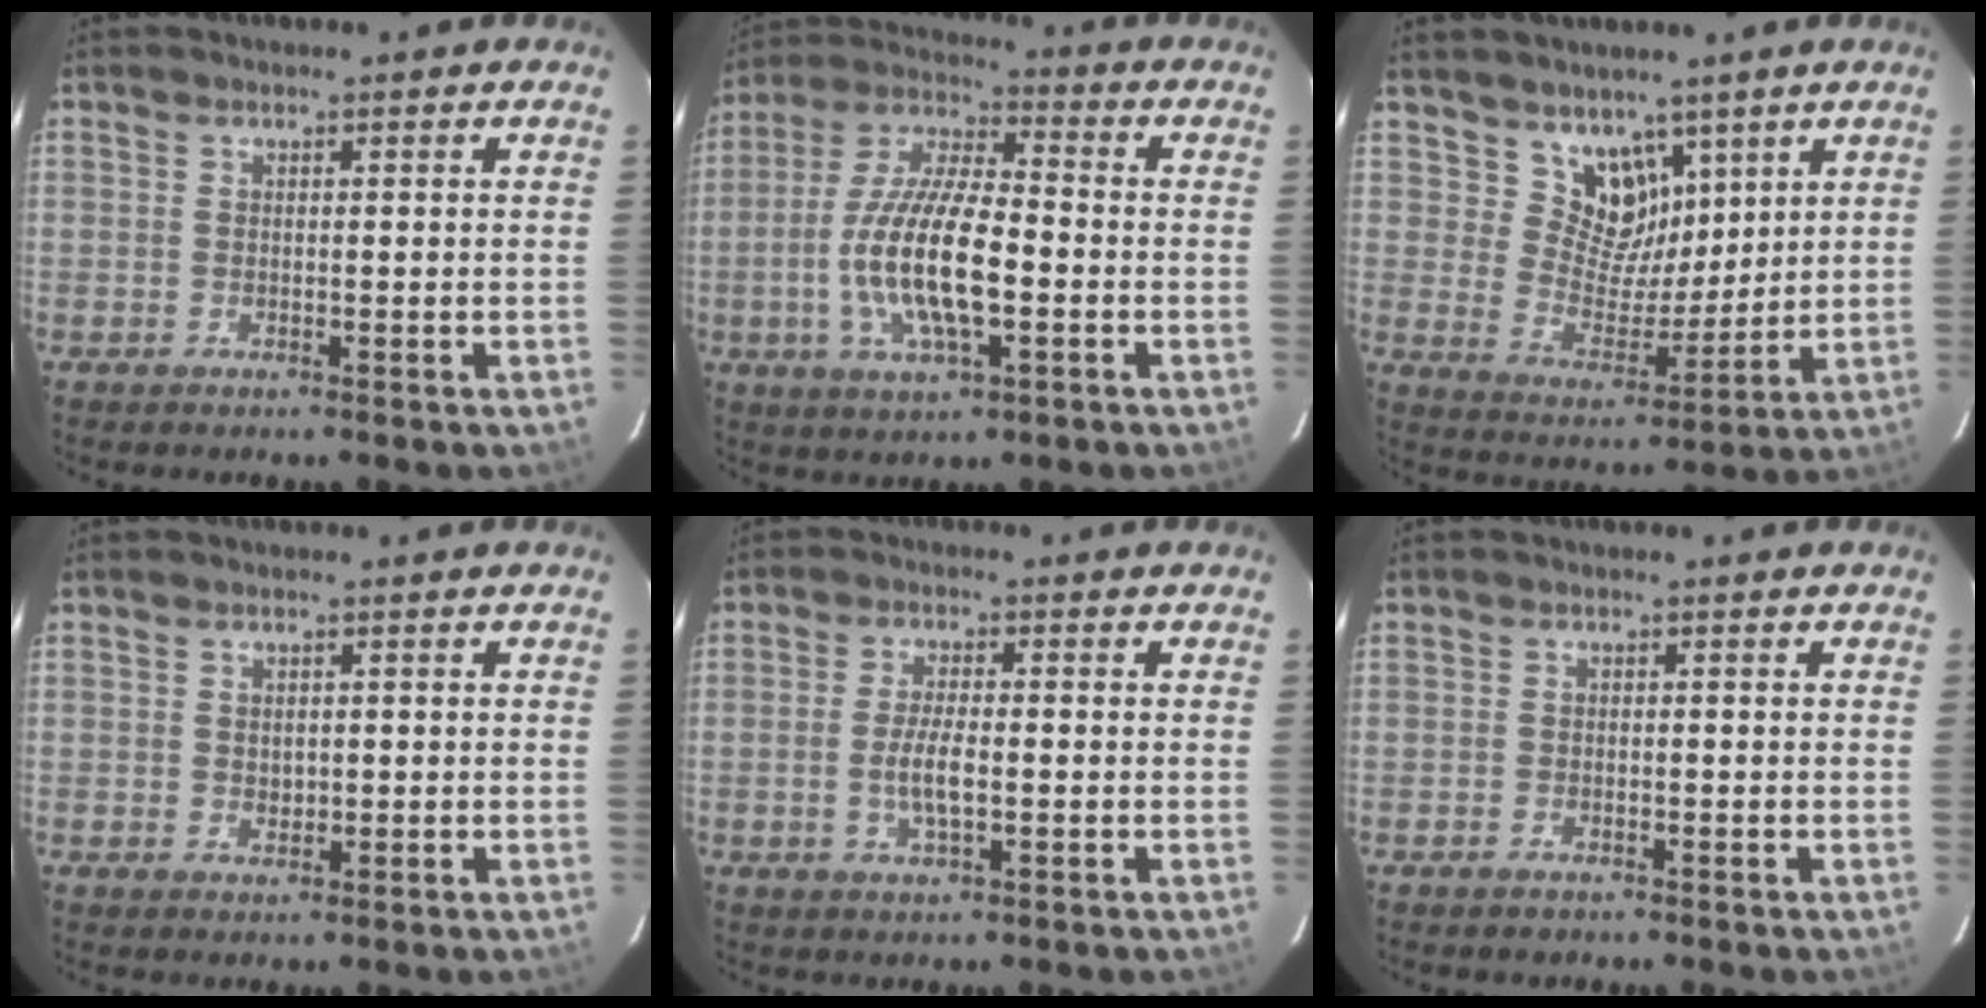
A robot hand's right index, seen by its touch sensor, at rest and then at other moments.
{"total": 15.7, "force": [-3.3, 5.1, 14.5], "torque": [-0.293, -0.004, -0.064]}
{"total": 9.0, "force": [6.0, 6.1, 2.6], "torque": [-0.034, -0.008, 0.118]}
{"total": 1.4, "force": [0.1, 1.2, 0.6], "torque": [-0.007, 0.000, 0.004]}
{"total": 4.7, "force": [-1.0, 1.2, 4.4], "torque": [-0.087, -0.004, -0.018]}
{"total": 1.2, "force": [-0.9, 0.7, 0.3], "torque": [-0.007, 0.002, -0.015]}